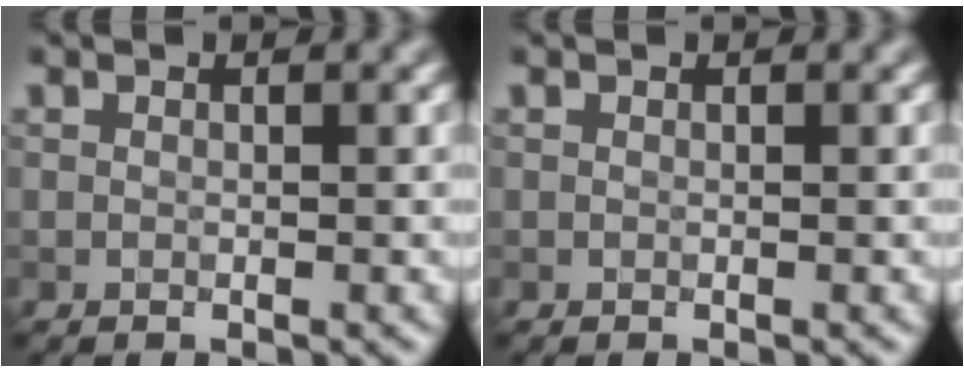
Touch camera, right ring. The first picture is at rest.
{"total": 0.0}